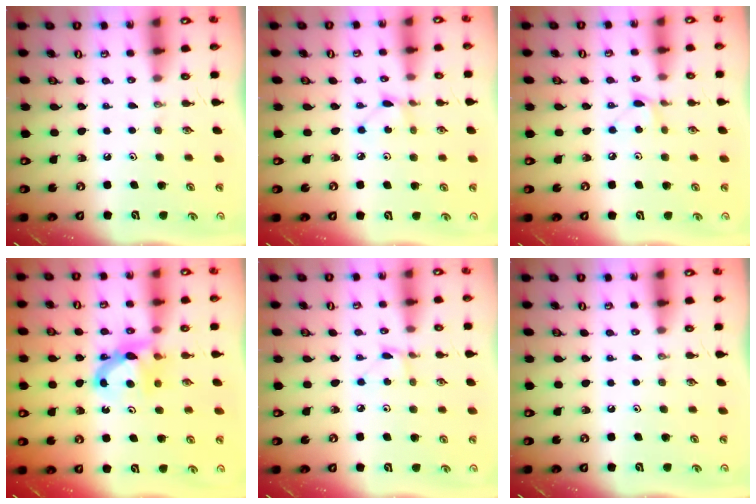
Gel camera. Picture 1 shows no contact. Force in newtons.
{"total": 2.2, "press": 2.1, "slide": 0.3}
{"total": 4.3, "press": 4.3, "slide": 0.5}
{"total": 7.8, "press": 7.8, "slide": 0.4}
{"total": 2.2, "press": 2.2, "slide": 0.3}
{"total": 0.0}